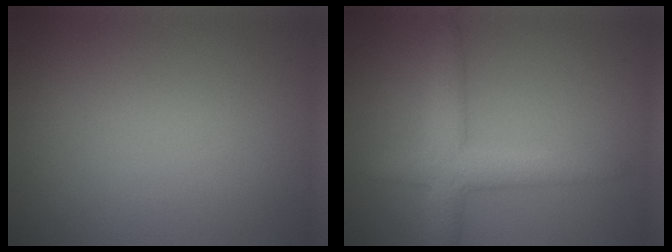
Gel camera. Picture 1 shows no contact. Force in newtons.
{"total": 4.5, "press": 4.5, "slide": 0.2}